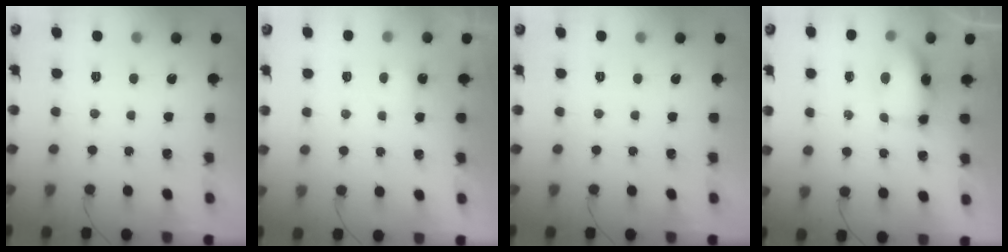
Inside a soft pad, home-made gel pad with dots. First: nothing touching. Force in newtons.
{"total": 2.8, "press": 2.7, "slide": 0.7}
{"total": 0.0}
{"total": 7.4, "press": 7.3, "slide": 1.1}